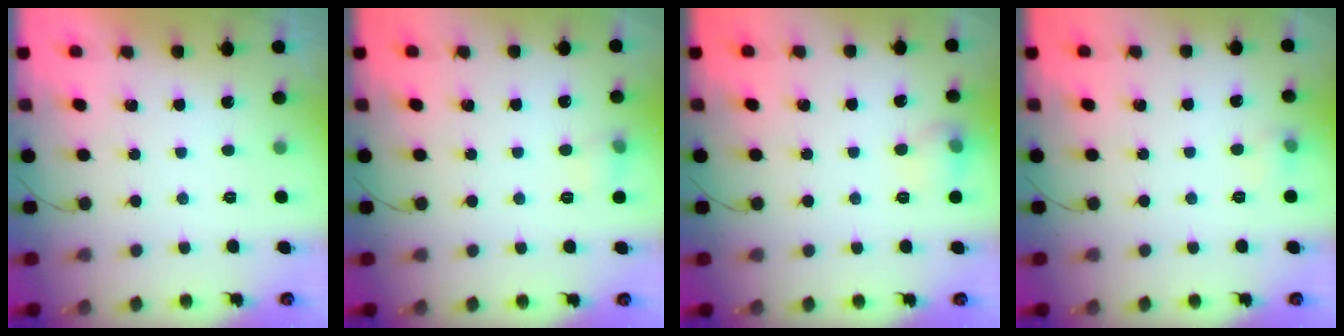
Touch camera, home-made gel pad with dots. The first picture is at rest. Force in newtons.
{"total": 5.5, "press": 5.2, "slide": 1.6}
{"total": 6.5, "press": 6.4, "slide": 1.3}
{"total": 8.1, "press": 4.3, "slide": 6.9}